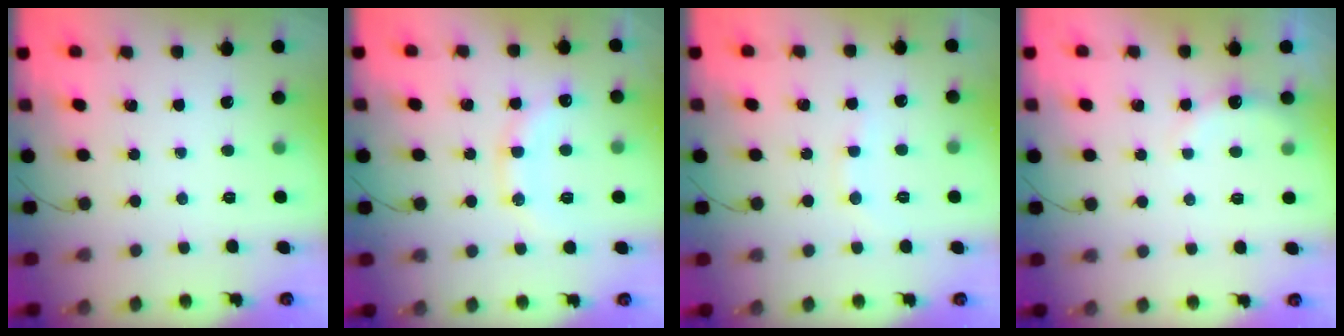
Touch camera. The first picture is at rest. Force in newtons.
{"total": 13.5, "press": 13.4, "slide": 1.1}
{"total": 7.3, "press": 7.1, "slide": 1.5}
{"total": 4.9, "press": 4.8, "slide": 1.2}